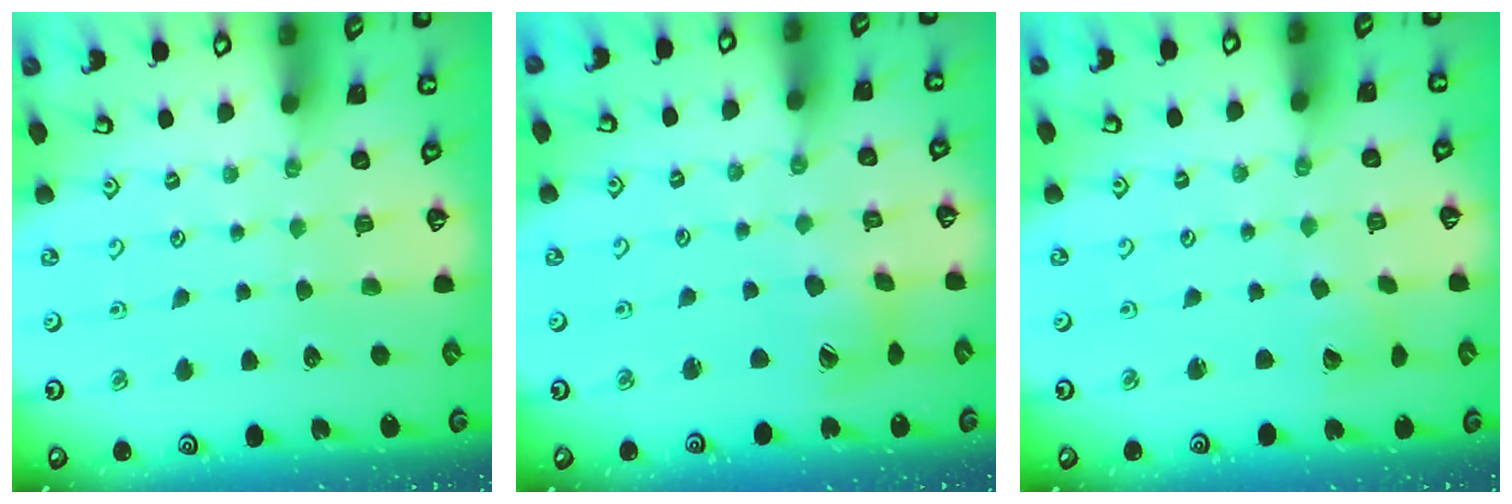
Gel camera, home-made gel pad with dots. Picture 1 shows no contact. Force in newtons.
{"total": 7.7, "press": 7.6, "slide": 1.0}
{"total": 2.2, "press": 2.2, "slide": 0.3}